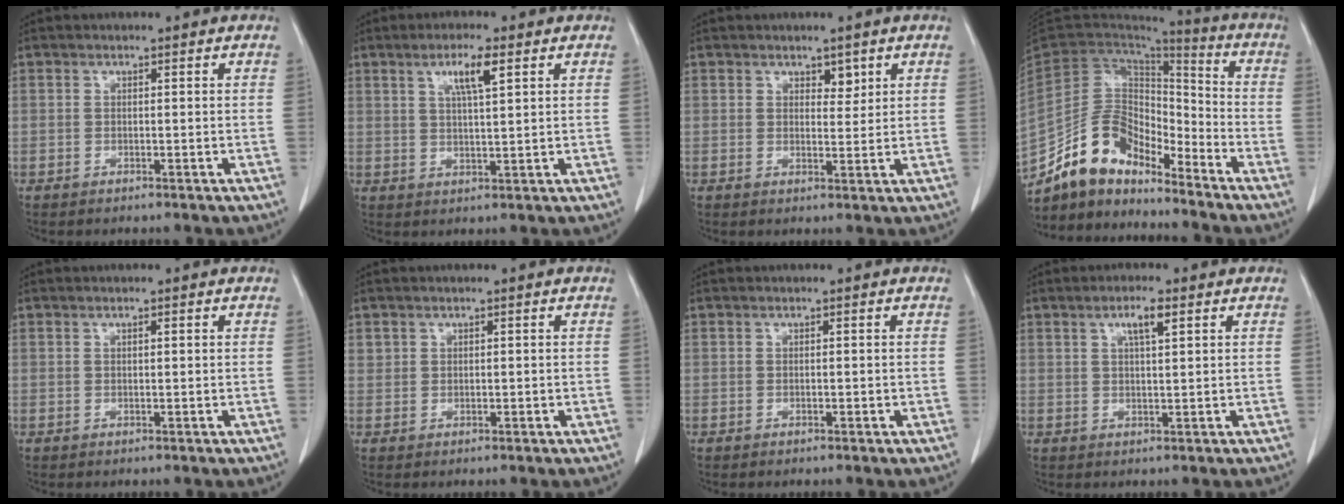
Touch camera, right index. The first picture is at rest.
{"total": 5.5, "force": [2.6, 0.9, 4.7], "torque": [-0.089, 0.002, 0.048]}
{"total": 2.8, "force": [1.6, 1.7, 1.5], "torque": [-0.024, 0.002, 0.030]}
{"total": 14.9, "force": [-12.2, 6.3, 5.9], "torque": [-0.110, 0.044, -0.228]}
{"total": 1.2, "force": [0.4, 0.4, 1.0], "torque": [-0.022, 0.001, 0.008]}
{"total": 2.8, "force": [0.6, 2.4, 1.3], "torque": [-0.031, 0.015, 0.022]}
{"total": 1.2, "force": [-0.1, 0.6, 1.0], "torque": [-0.023, 0.001, 0.001]}
{"total": 4.1, "force": [2.0, 1.0, 3.4], "torque": [-0.067, 0.001, 0.037]}